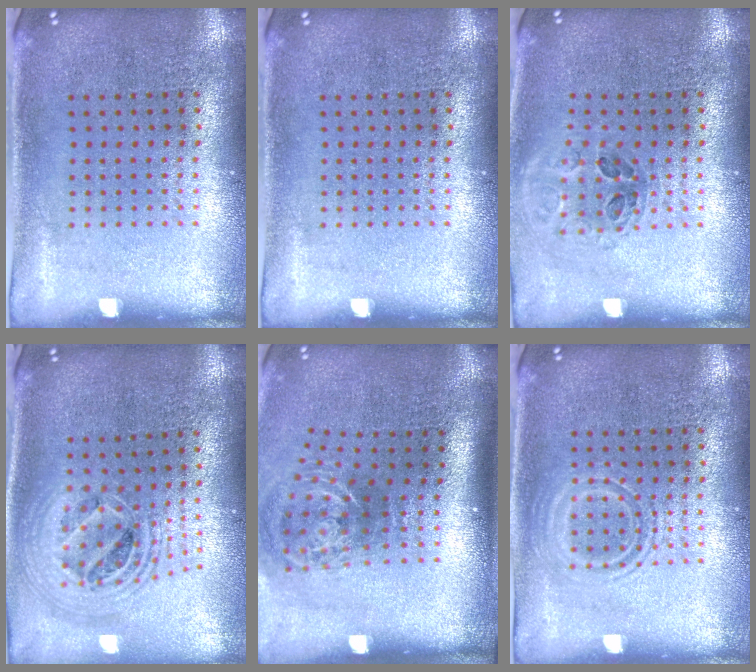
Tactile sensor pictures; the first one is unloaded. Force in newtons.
{"total": 0.0}
{"total": 1.0, "press": 1.0, "slide": 0.3}
{"total": 2.3, "press": 1.7, "slide": 1.4}
{"total": 2.2, "press": 1.3, "slide": 1.8}
{"total": 2.1, "press": 2.1, "slide": 0.3}